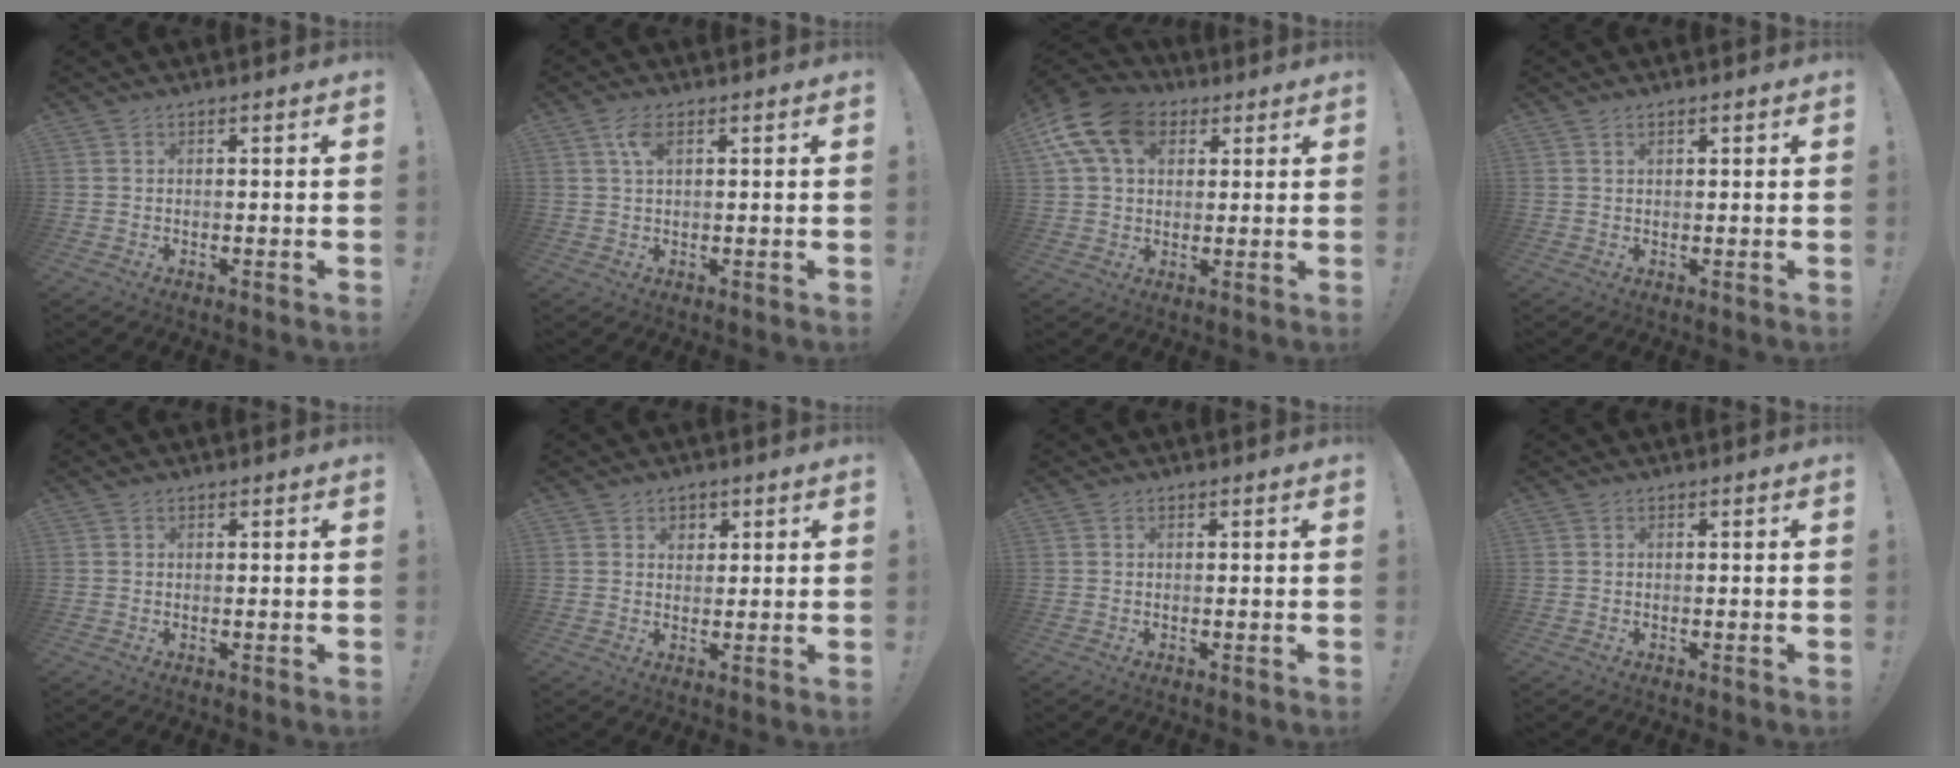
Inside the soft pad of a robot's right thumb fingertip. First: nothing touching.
{"total": 3.9, "force": [1.6, 1.6, 3.1], "torque": [-0.060, 0.002, 0.027]}
{"total": 15.1, "force": [6.2, 10.3, 9.2], "torque": [-0.166, -0.020, 0.117]}
{"total": 1.0, "force": [0.7, 0.5, 0.6], "torque": [-0.008, -0.002, 0.012]}
{"total": 0.6, "force": [0.5, 0.3, 0.2], "torque": [0.004, -0.002, 0.007]}
{"total": 3.1, "force": [1.7, 2.5, 0.7], "torque": [0.002, -0.008, 0.026]}
{"total": 0.0}
{"total": 0.0}